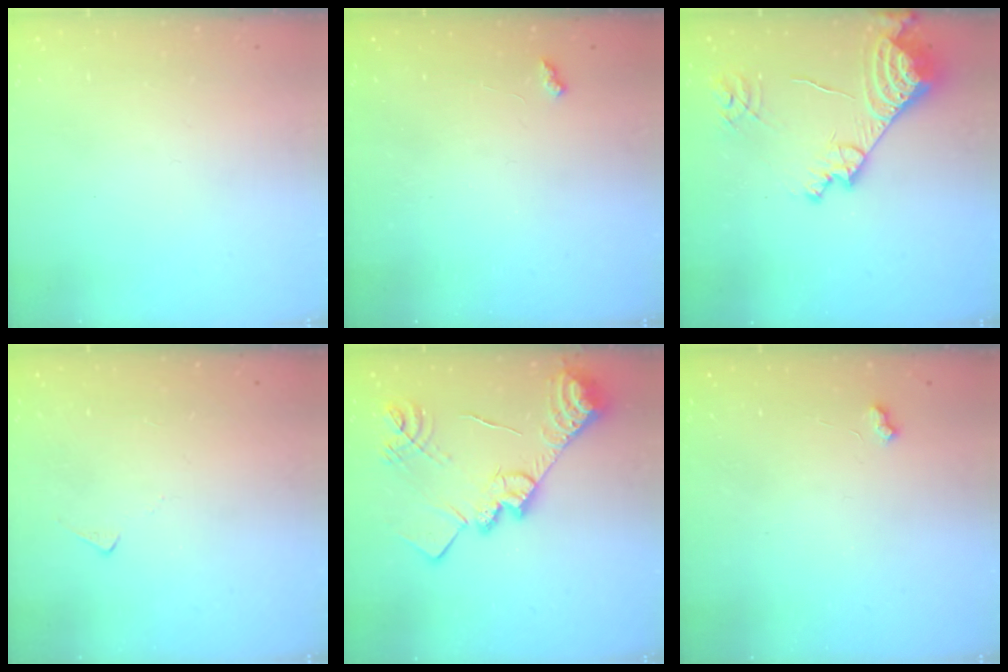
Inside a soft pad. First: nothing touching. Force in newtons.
{"total": 2.1, "press": 2.1, "slide": 0.5}
{"total": 16.1, "press": 16.0, "slide": 1.8}
{"total": 5.0, "press": 5.0, "slide": 0.4}
{"total": 21.3, "press": 21.3, "slide": 1.8}
{"total": 2.3, "press": 2.3, "slide": 0.4}